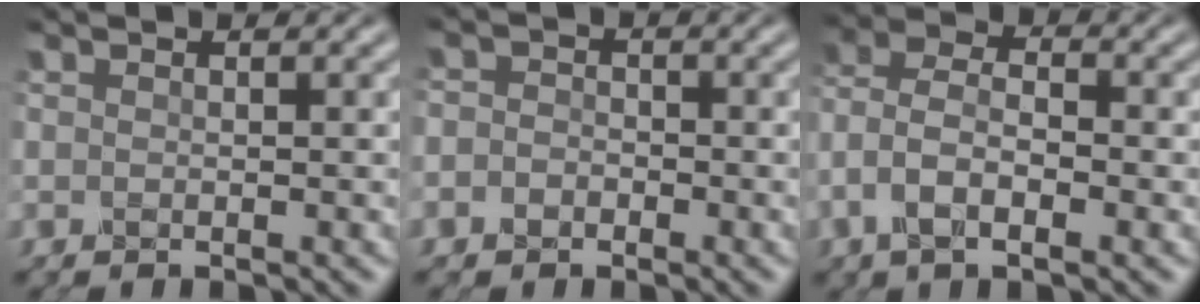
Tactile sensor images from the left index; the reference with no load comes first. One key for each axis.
{"total": 1.6, "fx": -0.8, "fy": 1.4, "fz": 0.4, "tx": 0.007, "ty": 0.005, "tz": -0.026}
{"total": 5.2, "fx": -1.7, "fy": 2.8, "fz": 4.0, "tx": -0.085, "ty": 0.011, "tz": -0.043}